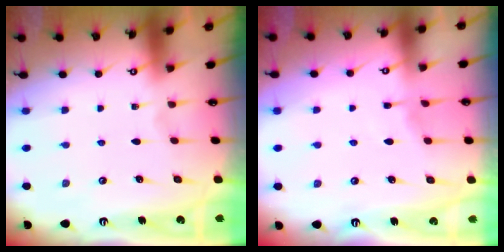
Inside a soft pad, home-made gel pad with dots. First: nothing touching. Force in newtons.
{"total": 3.5, "press": 3.5, "slide": 0.5}